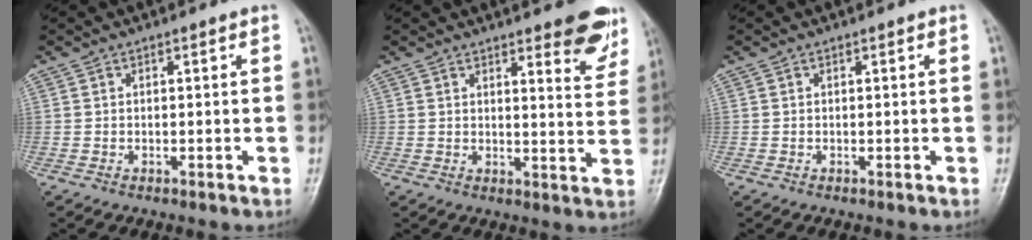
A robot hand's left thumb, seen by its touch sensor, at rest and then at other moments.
{"total": 9.5, "force": [6.5, 2.9, 6.4], "torque": [-0.045, -0.038, 0.073]}
{"total": 0.0}